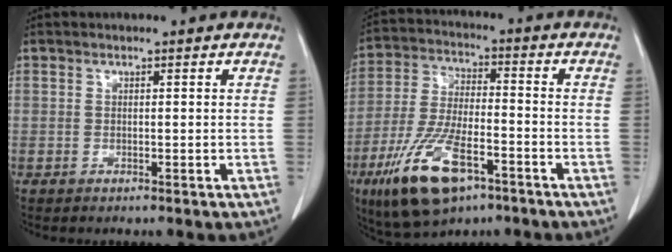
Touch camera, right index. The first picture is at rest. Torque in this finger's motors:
{"motor_torque": [1.59, -0.54, 0.69, 0.21]}